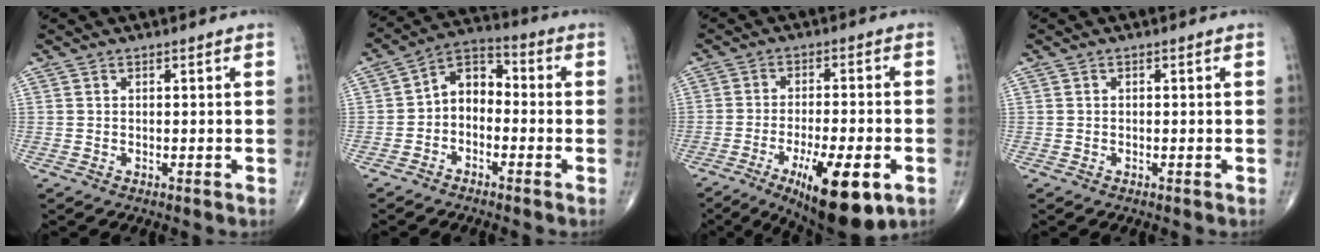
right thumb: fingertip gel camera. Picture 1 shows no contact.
{"total": 7.3, "force": [-1.5, 5.2, 5.0], "torque": [-0.060, 0.038, -0.047]}
{"total": 15.8, "force": [-6.8, 4.7, 13.4], "torque": [-0.193, 0.003, -0.095]}
{"total": 0.0}